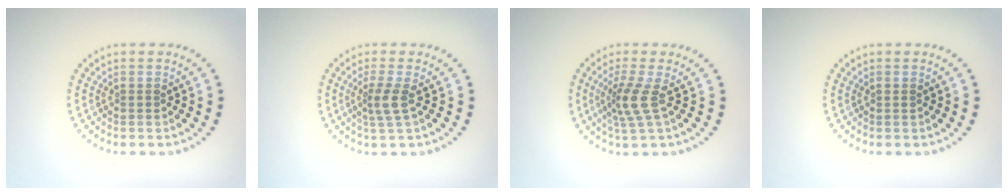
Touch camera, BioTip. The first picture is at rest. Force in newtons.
{"total": 2.1, "press": 1.6, "slide": 1.4}
{"total": 2.9, "press": 2.0, "slide": 2.0}
{"total": 0.6, "press": 0.6, "slide": 0.1}